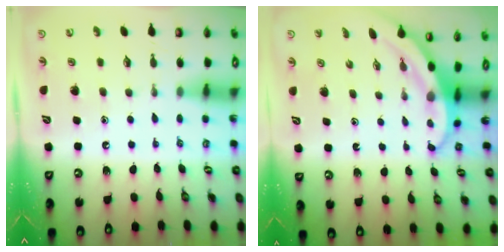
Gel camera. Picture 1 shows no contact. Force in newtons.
{"total": 3.5, "press": 3.5, "slide": 0.1}